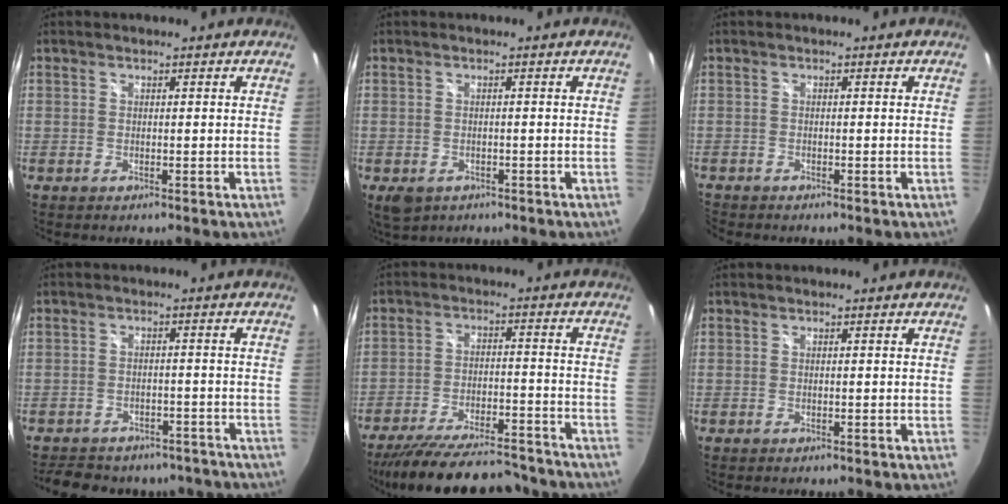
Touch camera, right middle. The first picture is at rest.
{"total": 4.9, "force": [-2.5, 3.4, 2.5], "torque": [-0.051, -0.018, -0.031]}
{"total": 1.5, "force": [-1.5, 0.3, 0.0], "torque": [-0.005, -0.009, -0.031]}
{"total": 15.6, "force": [-12.8, 7.0, 5.6], "torque": [-0.120, 0.013, -0.155]}
{"total": 22.1, "force": [-19.4, 4.9, 9.5], "torque": [-0.181, -0.021, -0.273]}
{"total": 0.0}